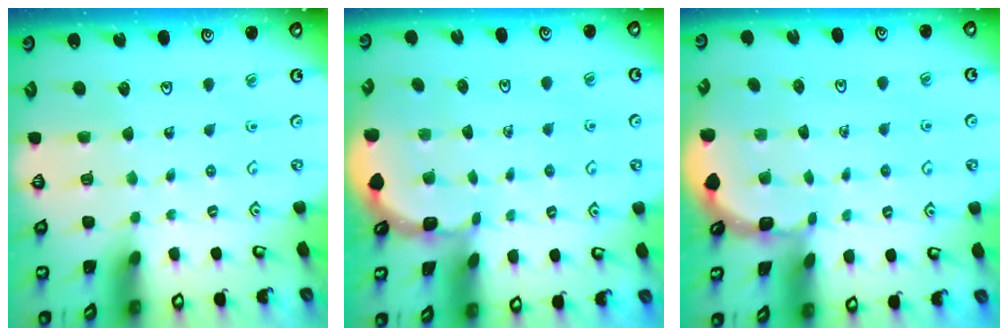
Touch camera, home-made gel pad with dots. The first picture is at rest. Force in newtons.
{"total": 1.7, "press": 1.7, "slide": 0.1}
{"total": 1.7, "press": 1.7, "slide": 0.1}